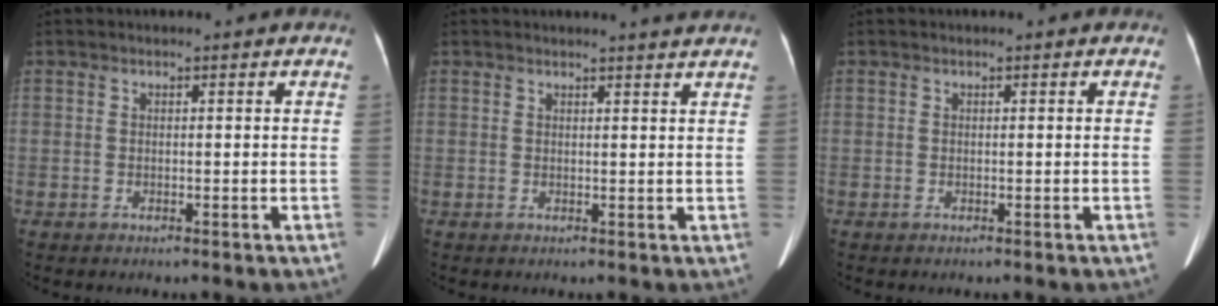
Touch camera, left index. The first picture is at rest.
{"total": 3.2, "force": [3.0, -0.6, 1.0], "torque": [-0.016, -0.003, 0.030]}
{"total": 0.0}